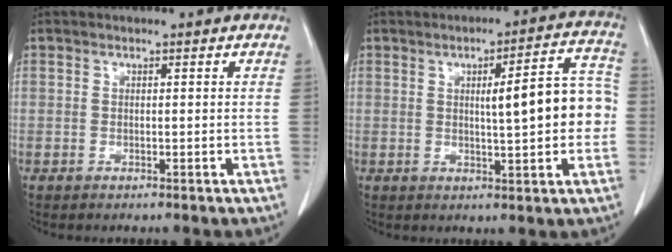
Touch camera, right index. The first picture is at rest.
{"total": 10.0, "force": [0.2, 1.7, 9.8], "torque": [-0.126, 0.026, 0.005]}